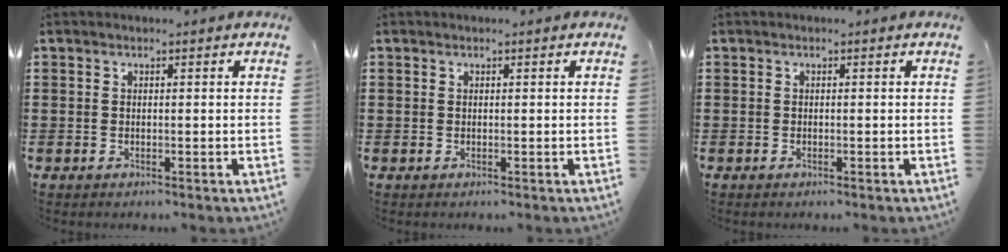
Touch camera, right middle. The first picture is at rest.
{"total": 0.0}
{"total": 0.0}